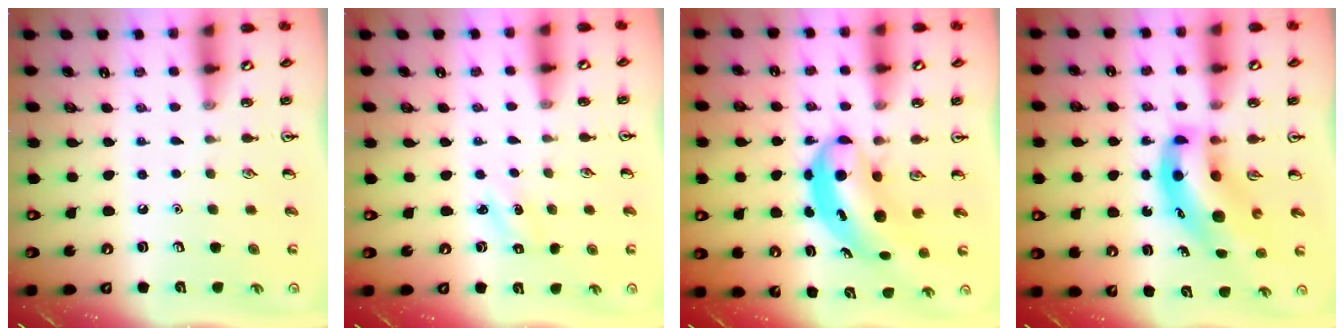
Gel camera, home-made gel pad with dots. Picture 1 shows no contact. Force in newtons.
{"total": 1.3, "press": 1.2, "slide": 0.5}
{"total": 6.3, "press": 6.0, "slide": 1.8}
{"total": 10.1, "press": 9.7, "slide": 2.8}